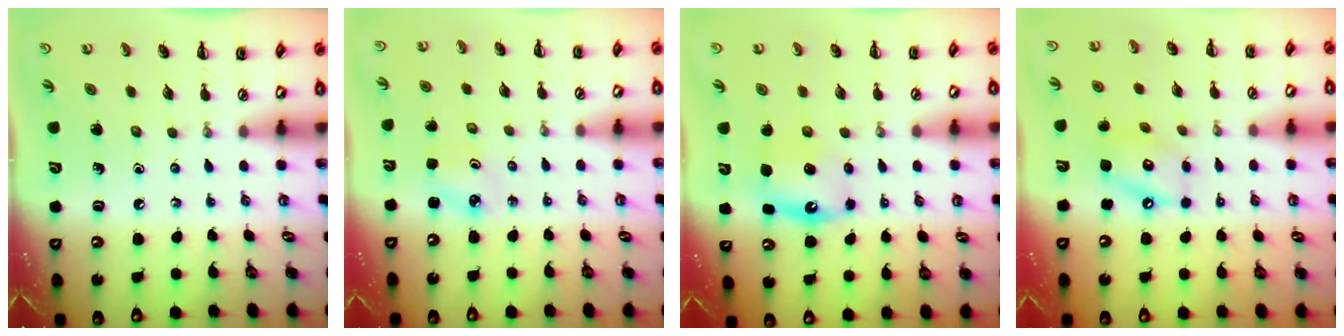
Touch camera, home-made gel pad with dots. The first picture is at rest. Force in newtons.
{"total": 1.9, "press": 1.8, "slide": 0.5}
{"total": 5.4, "press": 5.2, "slide": 1.2}
{"total": 9.9, "press": 9.8, "slide": 1.4}